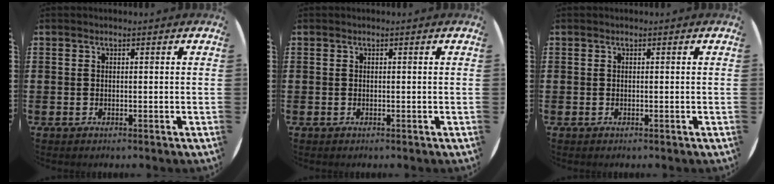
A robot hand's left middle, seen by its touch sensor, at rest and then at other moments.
{"total": 0.0}
{"total": 0.0}